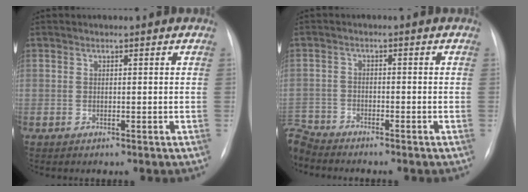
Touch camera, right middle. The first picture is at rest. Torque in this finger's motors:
{"motor_torque": [0.31, -0.37, 0.17, 0.12]}